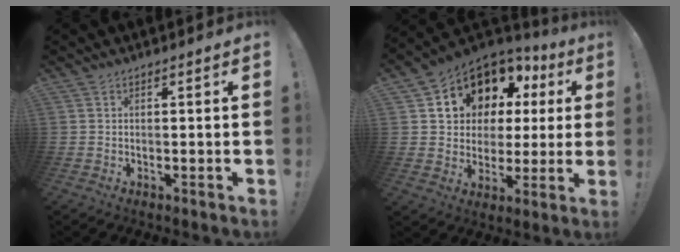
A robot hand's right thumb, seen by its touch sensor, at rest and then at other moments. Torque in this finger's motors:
{"motor_torque": [1.87, 3.14, 0.31, 0.03, 0.08]}